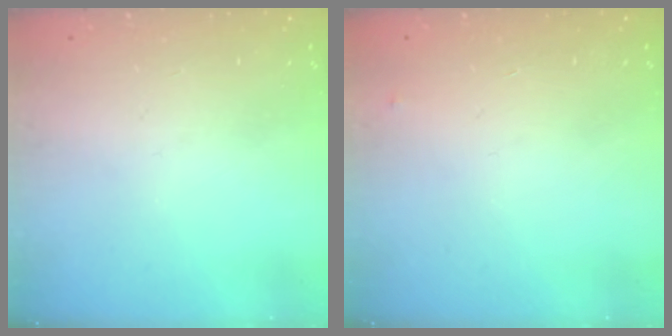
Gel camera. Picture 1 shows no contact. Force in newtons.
{"total": 2.5, "press": 2.5, "slide": 0.4}